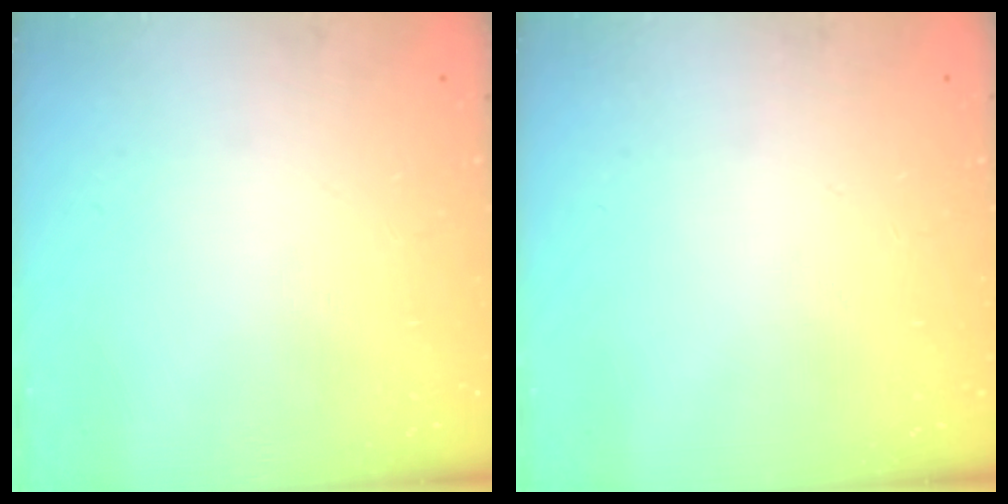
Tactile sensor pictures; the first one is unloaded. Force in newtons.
{"total": 0.0}